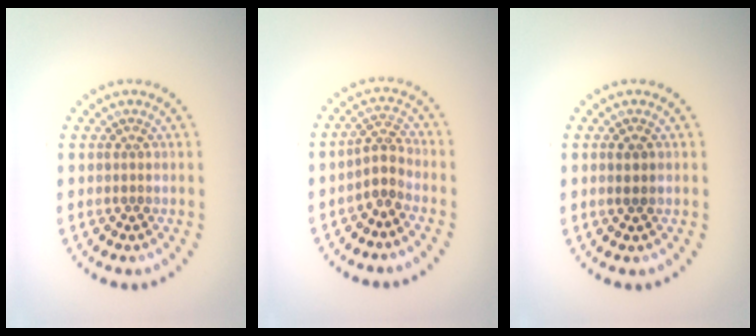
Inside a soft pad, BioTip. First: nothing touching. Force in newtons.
{"total": 2.3, "press": 1.8, "slide": 1.5}
{"total": 1.2, "press": 1.2, "slide": 0.4}